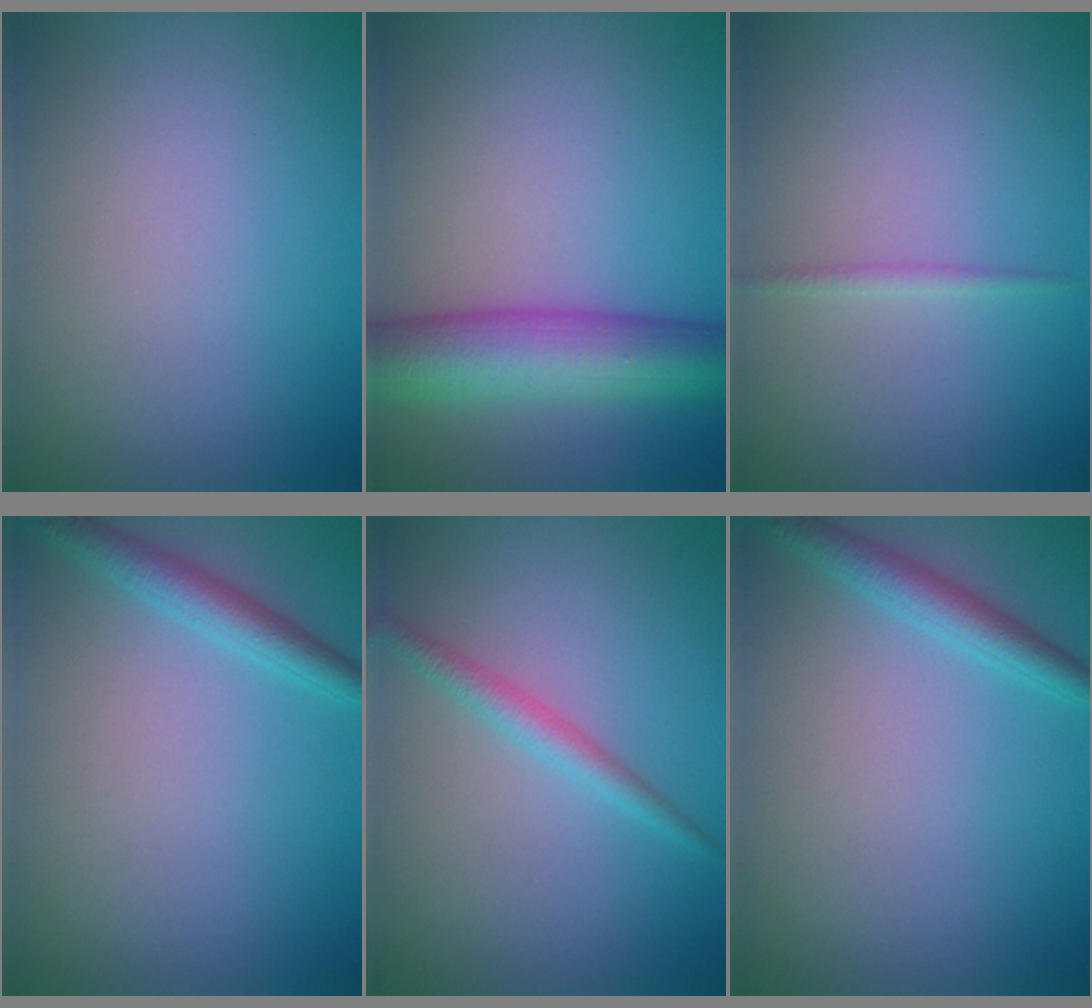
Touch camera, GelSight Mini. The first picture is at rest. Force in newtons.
{"total": 8.2, "press": 8.2, "slide": 0.2}
{"total": 0.9, "press": 0.9, "slide": 0.0}
{"total": 2.5, "press": 2.5, "slide": 0.1}
{"total": 2.0, "press": 2.0, "slide": 0.1}
{"total": 2.5, "press": 2.5, "slide": 0.1}